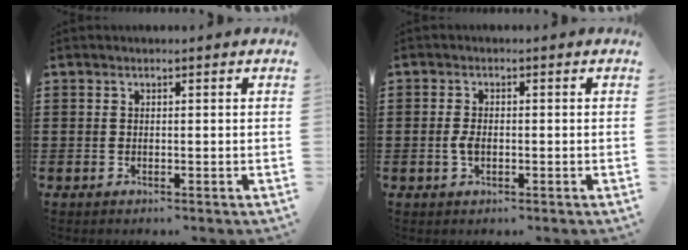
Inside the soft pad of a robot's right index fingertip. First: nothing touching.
{"total": 2.3, "force": [-0.4, 1.1, 2.0], "torque": [-0.045, -0.003, -0.008]}